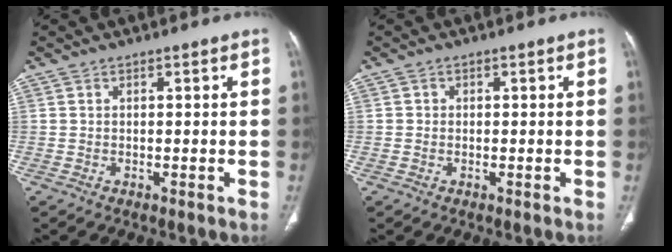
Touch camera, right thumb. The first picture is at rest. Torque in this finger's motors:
{"motor_torque": [0.10, -0.08, -0.39, -0.02, 0.03]}